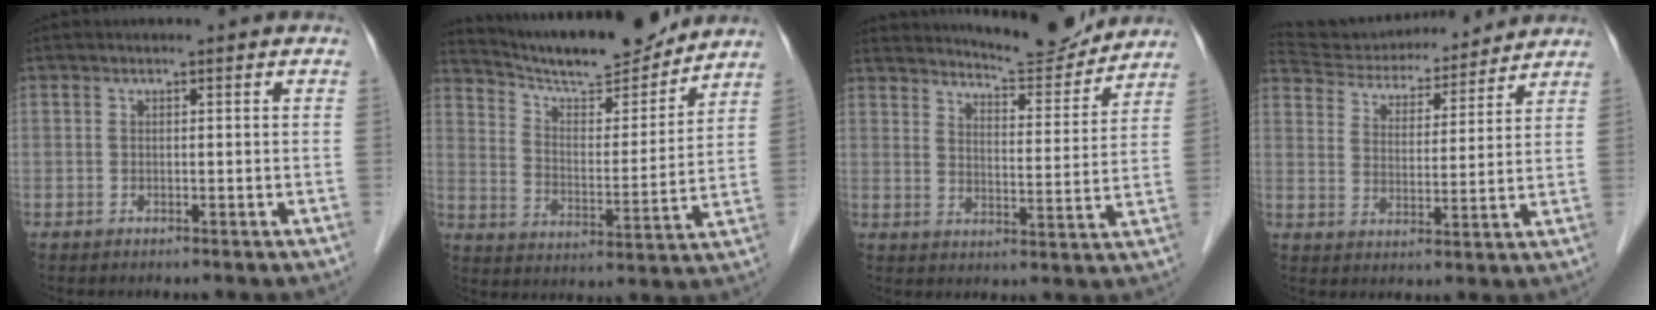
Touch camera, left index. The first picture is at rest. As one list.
[{"total": 16.1, "force": [15.0, 2.0, 5.6], "torque": [-0.096, -0.008, 0.236]}, {"total": 11.0, "force": [10.7, 1.1, 2.4], "torque": [-0.039, -0.009, 0.150]}, {"total": 16.2, "force": [15.4, 3.3, 3.9], "torque": [-0.064, 0.020, 0.236]}]